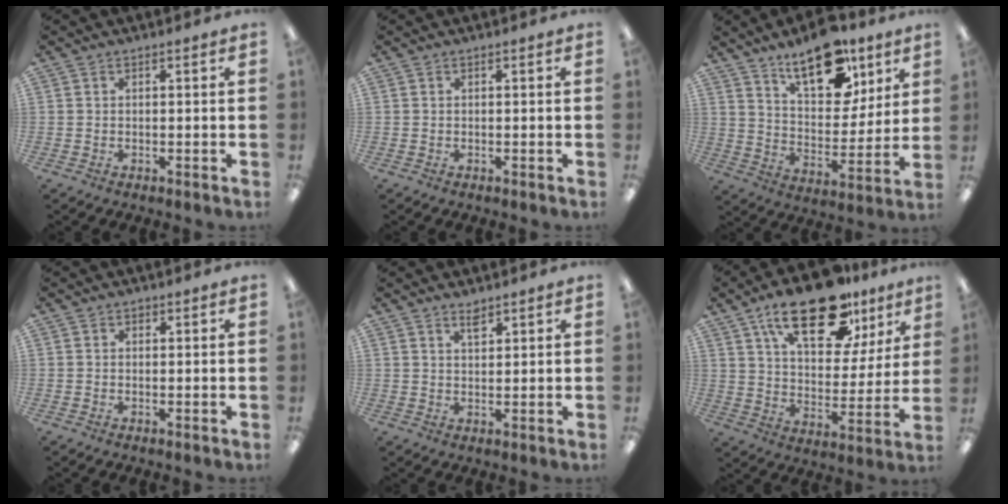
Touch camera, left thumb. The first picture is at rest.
{"total": 0.0}
{"total": 17.9, "force": [11.9, 8.8, 10.0], "torque": [-0.145, -0.064, 0.206]}
{"total": 0.6, "force": [0.4, 0.4, 0.2], "torque": [-0.004, 0.003, 0.007]}
{"total": 2.8, "force": [2.3, 0.9, 1.3], "torque": [-0.022, -0.006, 0.042]}
{"total": 22.0, "force": [14.2, 9.7, 13.7], "torque": [-0.210, -0.073, 0.238]}